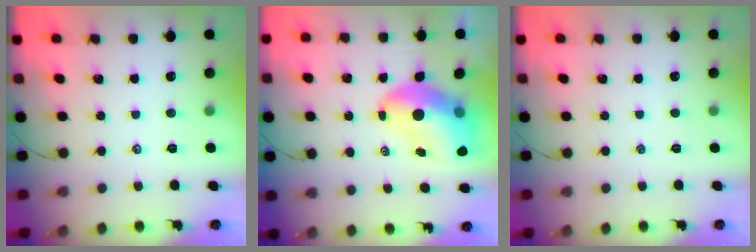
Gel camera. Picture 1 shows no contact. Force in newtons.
{"total": 10.3, "press": 9.9, "slide": 2.7}
{"total": 0.0}